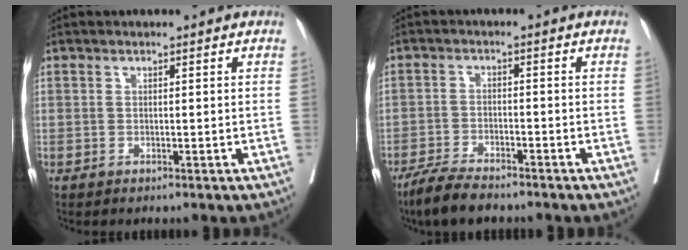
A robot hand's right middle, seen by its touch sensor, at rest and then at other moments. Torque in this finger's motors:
{"motor_torque": [0.11, -0.11, 0.04, 0.02]}